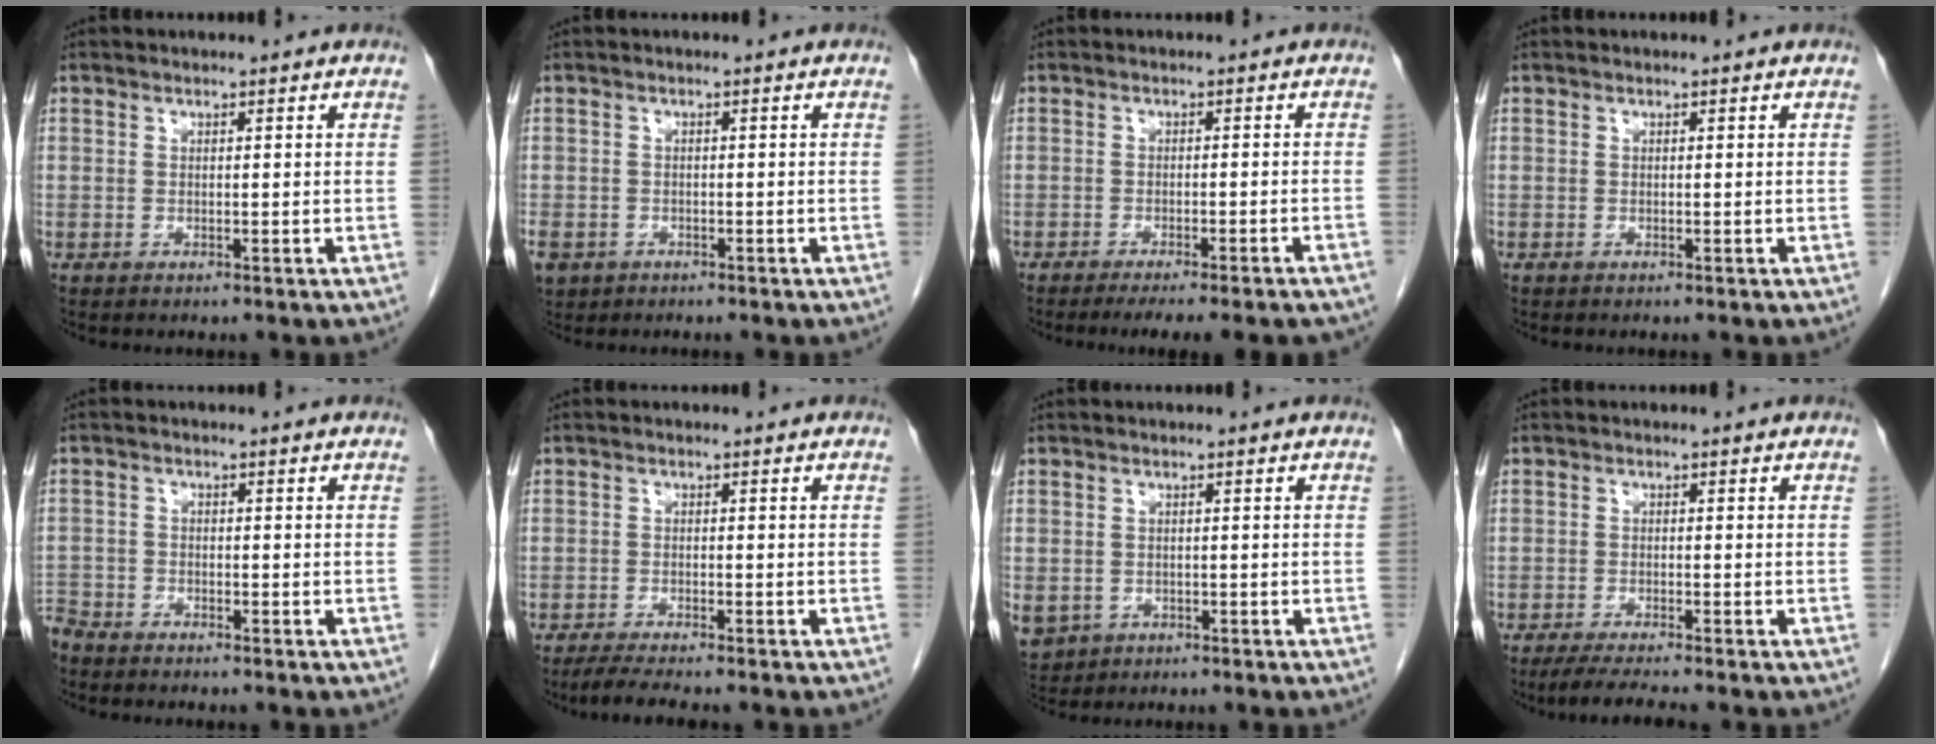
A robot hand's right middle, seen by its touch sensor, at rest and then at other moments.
{"total": 6.4, "force": [-3.4, 4.9, 2.4], "torque": [-0.069, -0.007, -0.050]}
{"total": 12.3, "force": [-10.5, 1.0, 6.2], "torque": [-0.067, -0.015, -0.128]}
{"total": 0.0}
{"total": 4.1, "force": [-3.9, 1.1, 0.4], "torque": [-0.005, -0.009, -0.078]}
{"total": 4.2, "force": [-3.5, -0.1, 2.3], "torque": [-0.046, -0.014, -0.058]}
{"total": 7.1, "force": [-2.9, 6.0, 2.5], "torque": [-0.073, -0.005, -0.035]}
{"total": 4.4, "force": [-3.7, -0.7, 2.2], "torque": [-0.046, -0.019, -0.065]}